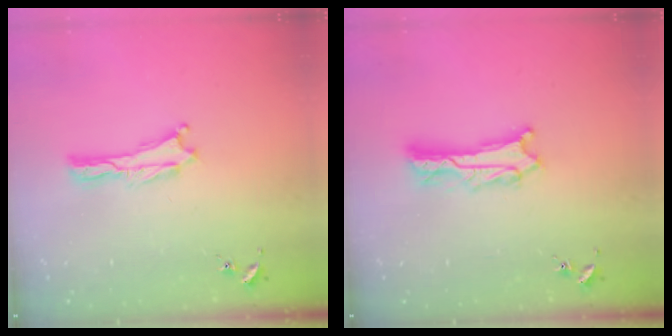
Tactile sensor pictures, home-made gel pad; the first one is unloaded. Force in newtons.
{"total": 3.3, "press": 3.3, "slide": 0.5}